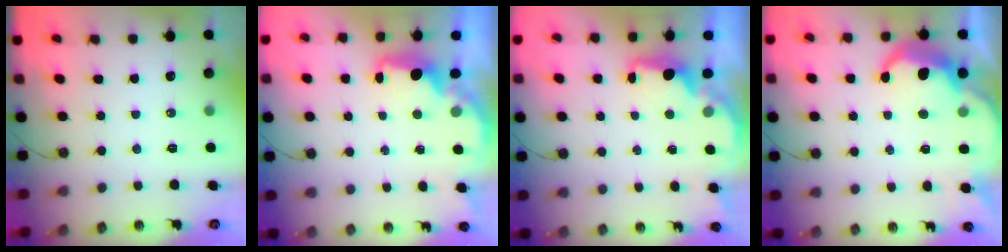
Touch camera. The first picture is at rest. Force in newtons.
{"total": 2.6, "press": 2.5, "slide": 0.8}
{"total": 2.5, "press": 2.3, "slide": 0.8}
{"total": 8.1, "press": 8.1, "slide": 0.5}